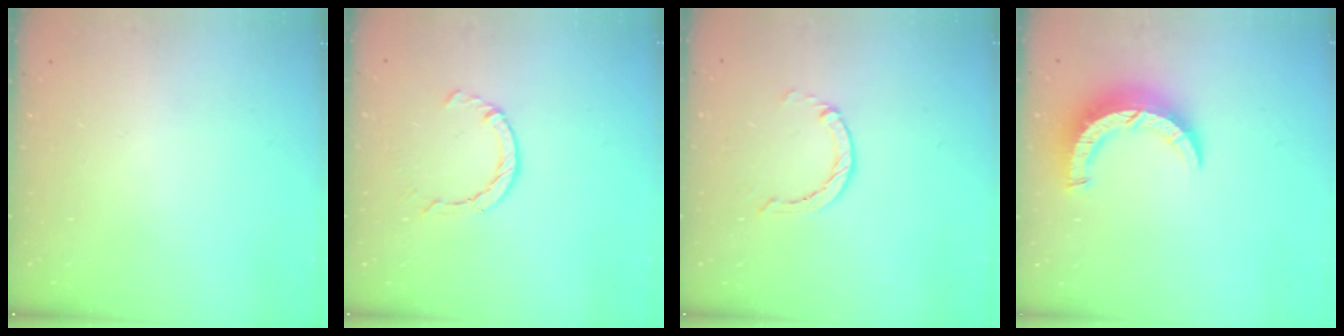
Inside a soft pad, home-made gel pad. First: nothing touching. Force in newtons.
{"total": 3.4, "press": 3.4, "slide": 0.2}
{"total": 1.2, "press": 1.2, "slide": 0.2}
{"total": 8.0, "press": 7.9, "slide": 0.9}